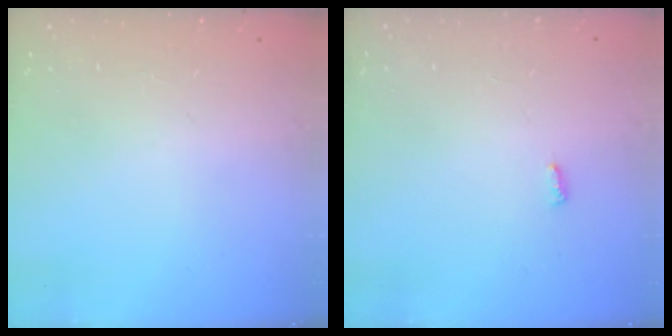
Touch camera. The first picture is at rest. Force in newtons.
{"total": 2.8, "press": 2.8, "slide": 0.4}